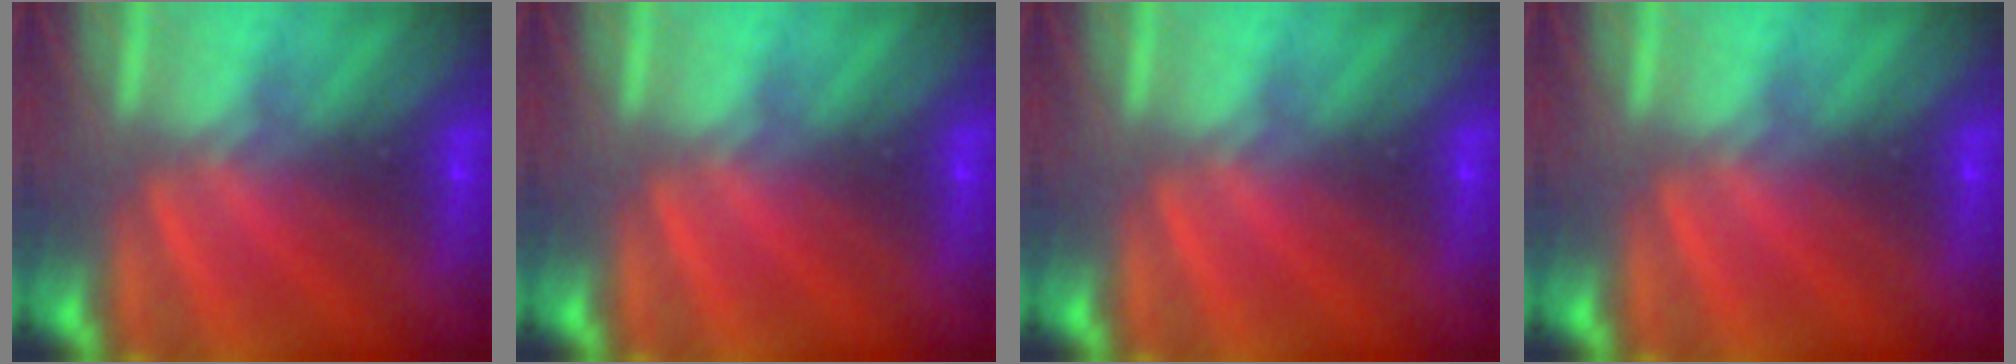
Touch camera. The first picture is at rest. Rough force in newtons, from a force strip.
{"total": 0.0}
{"total": 0.0}
{"total": 0.0}